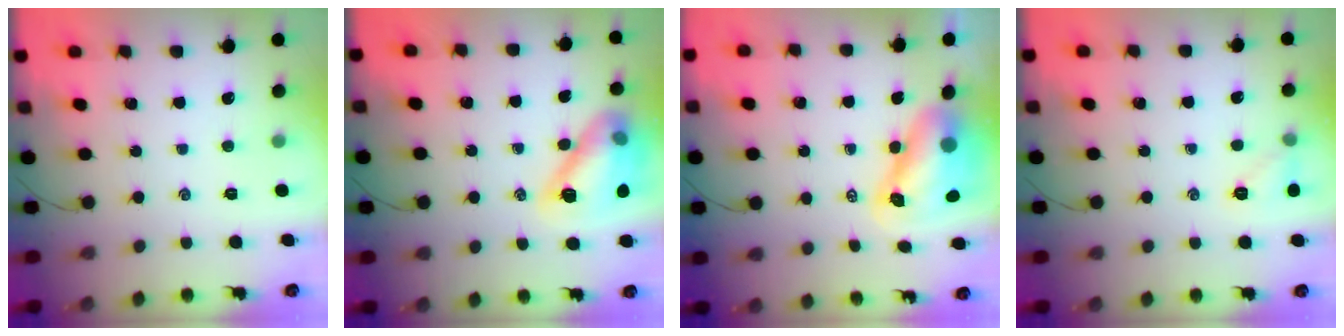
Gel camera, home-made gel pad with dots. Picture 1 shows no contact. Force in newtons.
{"total": 15.0, "press": 14.9, "slide": 1.3}
{"total": 9.1, "press": 8.7, "slide": 2.7}
{"total": 6.7, "press": 6.5, "slide": 1.6}